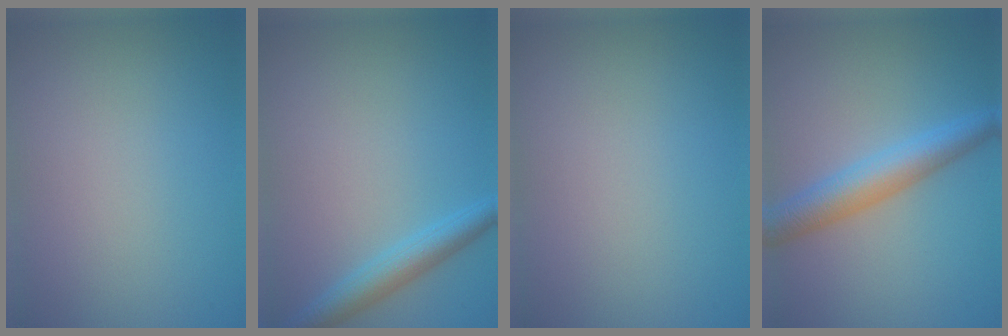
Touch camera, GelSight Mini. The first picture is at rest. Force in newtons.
{"total": 3.0, "press": 3.0, "slide": 0.1}
{"total": 0.0}
{"total": 4.4, "press": 4.4, "slide": 0.1}